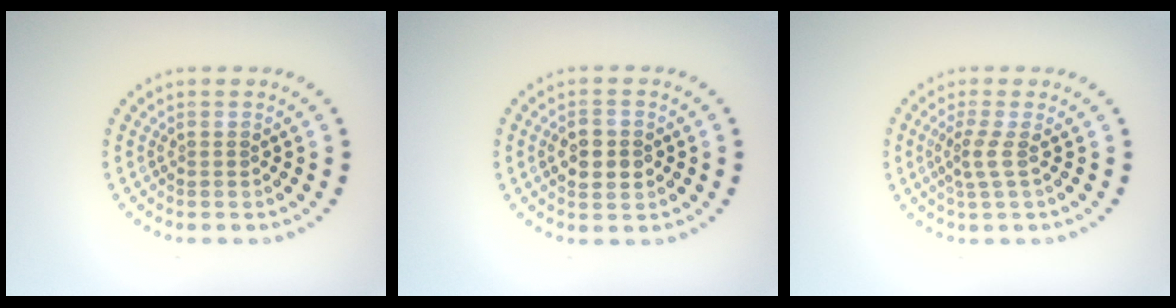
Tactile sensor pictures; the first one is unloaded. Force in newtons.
{"total": 3.1, "press": 3.1, "slide": 0.2}
{"total": 1.8, "press": 1.3, "slide": 1.2}